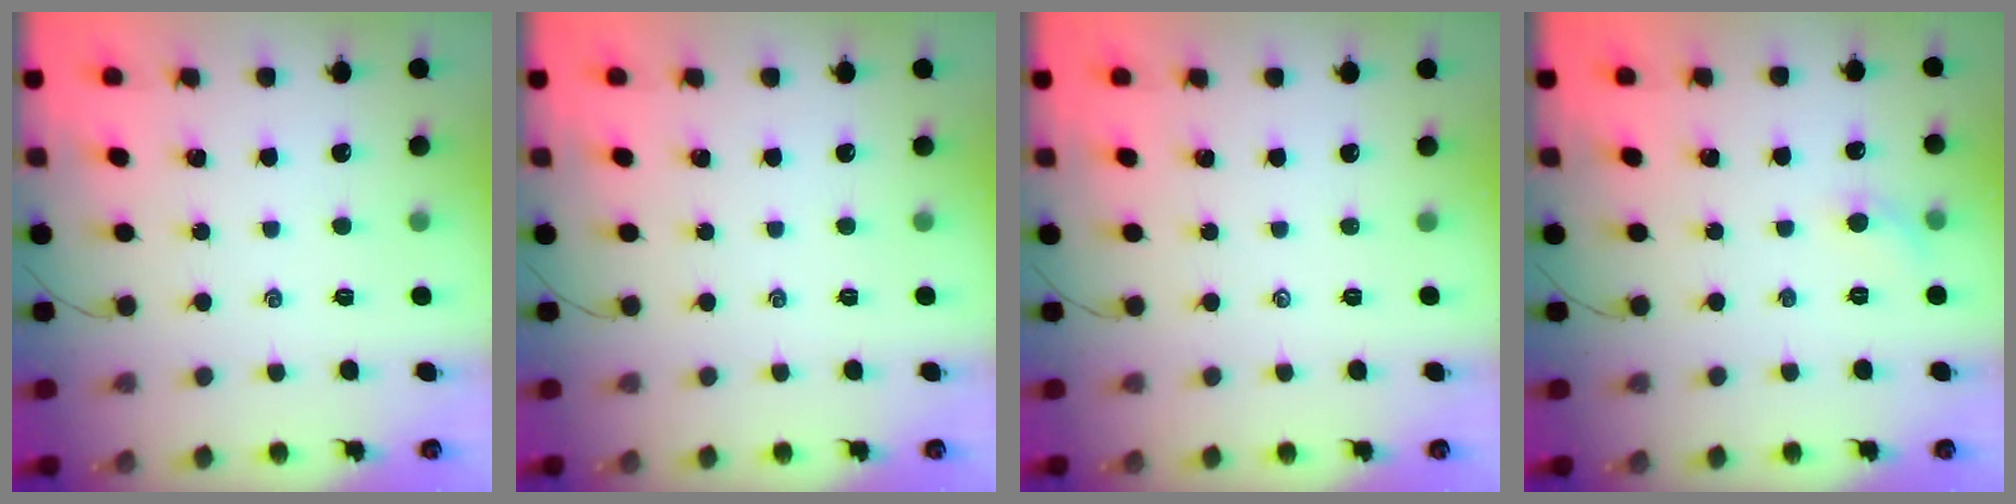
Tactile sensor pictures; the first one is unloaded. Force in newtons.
{"total": 0.0}
{"total": 0.0}
{"total": 5.0, "press": 4.7, "slide": 1.6}